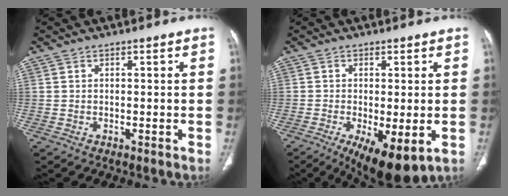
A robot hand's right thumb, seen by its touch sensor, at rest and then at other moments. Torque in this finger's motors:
{"motor_torque": [0.42, 1.04, 0.05, -0.09, 0.05]}